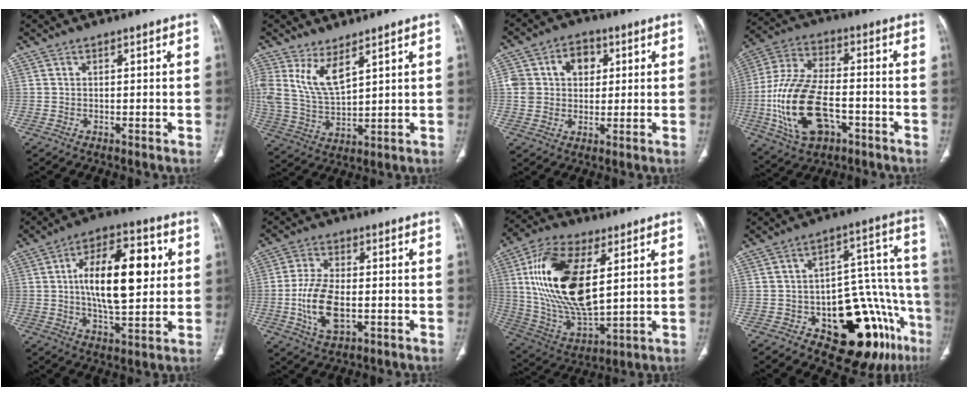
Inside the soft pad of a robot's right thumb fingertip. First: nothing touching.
{"total": 9.5, "force": [5.3, 3.9, 6.9], "torque": [-0.137, -0.028, 0.117]}
{"total": 9.8, "force": [2.4, 7.7, 5.6], "torque": [-0.061, 0.006, 0.041]}
{"total": 18.9, "force": [-5.4, 10.5, 14.8], "torque": [-0.295, 0.024, -0.091]}
{"total": 18.1, "force": [2.8, 8.0, 16.0], "torque": [-0.238, 0.009, 0.043]}
{"total": 10.5, "force": [-2.1, 5.6, 8.6], "torque": [-0.168, 0.004, -0.036]}
{"total": 22.8, "force": [5.5, 11.0, 19.2], "torque": [-0.367, -0.020, 0.104]}
{"total": 21.0, "force": [-10.5, 9.1, 15.7], "torque": [-0.130, 0.091, -0.134]}